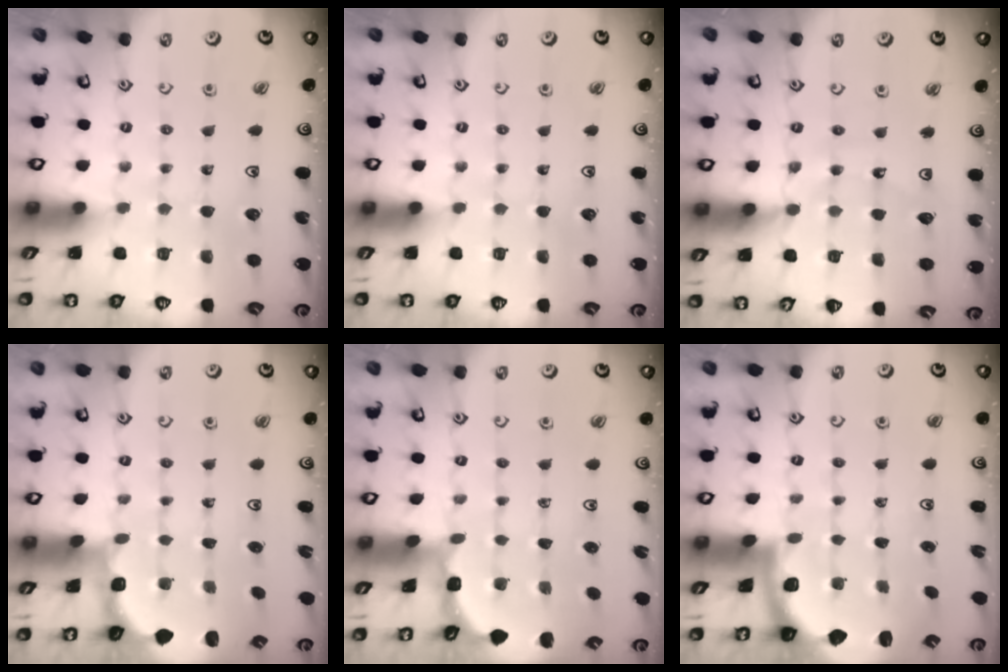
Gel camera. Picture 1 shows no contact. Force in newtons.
{"total": 0.0}
{"total": 10.3, "press": 10.2, "slide": 1.2}
{"total": 1.8, "press": 1.6, "slide": 0.7}
{"total": 1.6, "press": 1.6, "slide": 0.2}
{"total": 2.0, "press": 1.9, "slide": 0.5}